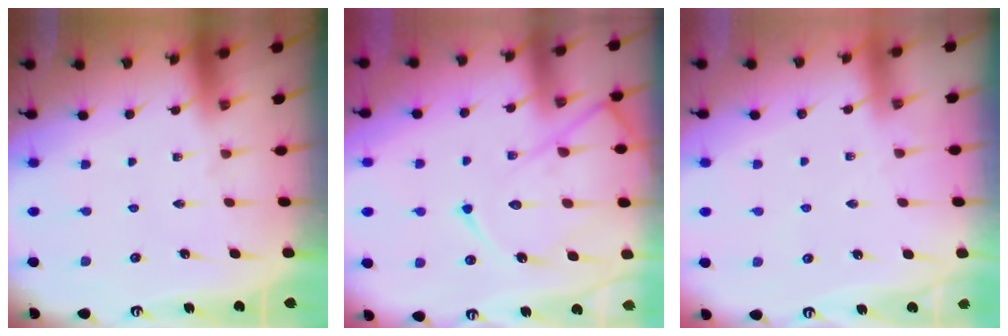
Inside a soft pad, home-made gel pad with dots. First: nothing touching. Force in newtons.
{"total": 14.6, "press": 14.5, "slide": 1.5}
{"total": 2.4, "press": 2.4, "slide": 0.4}